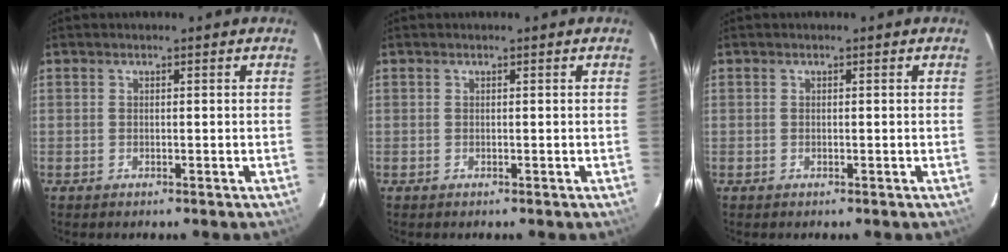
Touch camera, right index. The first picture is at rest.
{"total": 0.0}
{"total": 0.0}